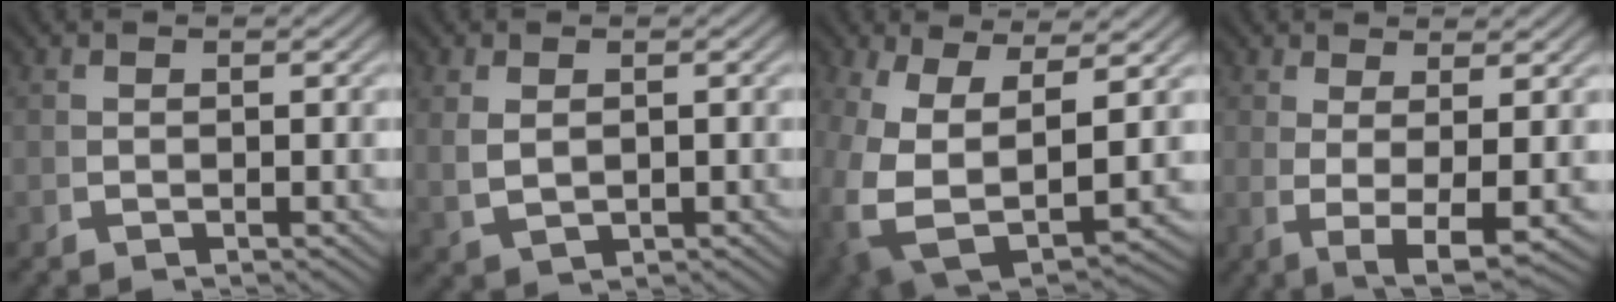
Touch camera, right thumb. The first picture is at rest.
{"total": 2.1, "force": [0.6, 1.2, 1.6], "torque": [-0.039, -0.006, 0.028]}
{"total": 11.5, "force": [-1.7, 7.5, 8.6], "torque": [-0.213, -0.065, 0.010]}
{"total": 5.9, "force": [-0.8, 1.8, 5.5], "torque": [-0.112, -0.024, 0.006]}